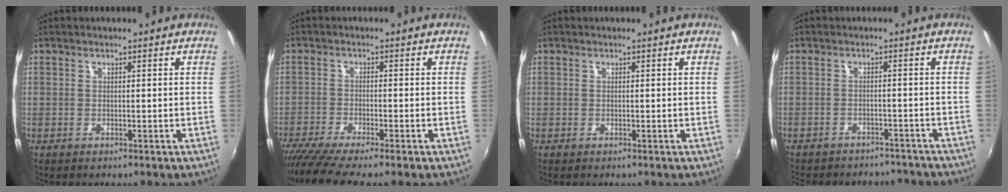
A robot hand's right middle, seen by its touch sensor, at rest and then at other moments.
{"total": 7.6, "force": [-6.5, -0.8, 3.9], "torque": [-0.091, -0.032, -0.113]}
{"total": 0.0}
{"total": 13.9, "force": [-12.5, 4.7, 4.2], "torque": [-0.099, 0.005, -0.155]}